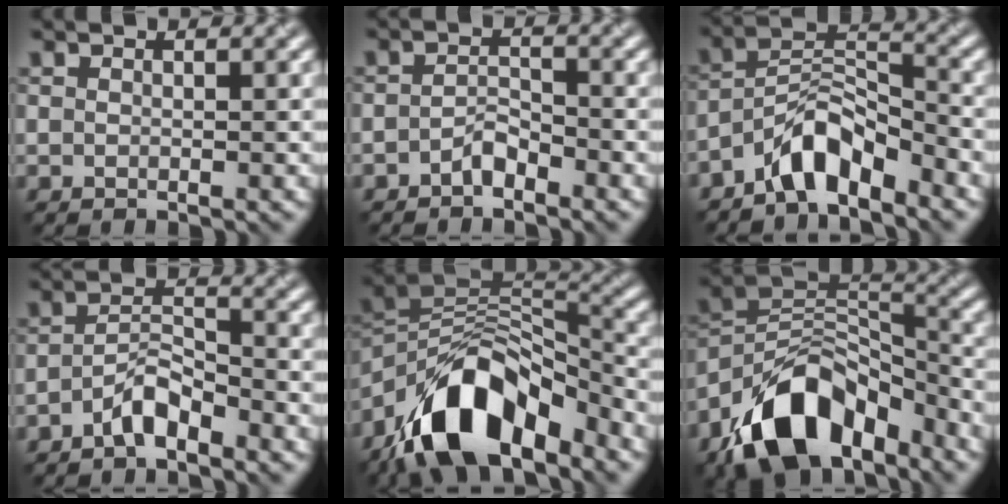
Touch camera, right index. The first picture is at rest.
{"total": 1.7, "force": [-1.3, 0.7, 0.9], "torque": [-0.018, 0.007, -0.027]}
{"total": 5.3, "force": [-4.0, 1.8, 2.9], "torque": [-0.046, 0.016, -0.079]}
{"total": 3.1, "force": [-2.2, 1.0, 1.9], "torque": [-0.035, 0.012, -0.045]}
{"total": 11.5, "force": [-7.6, 4.8, 7.2], "torque": [-0.119, 0.008, -0.148]}
{"total": 11.5, "force": [-7.5, 5.7, 6.5], "torque": [-0.110, 0.004, -0.146]}